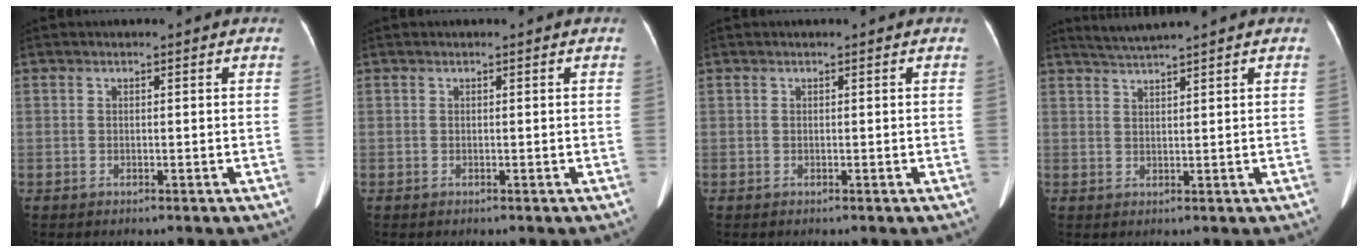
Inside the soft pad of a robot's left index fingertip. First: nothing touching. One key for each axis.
{"total": 0.0}
{"total": 0.0}
{"total": 3.4, "fx": 3.1, "fy": -1.2, "fz": 0.8, "tx": -0.019, "ty": 0.008, "tz": 0.063}